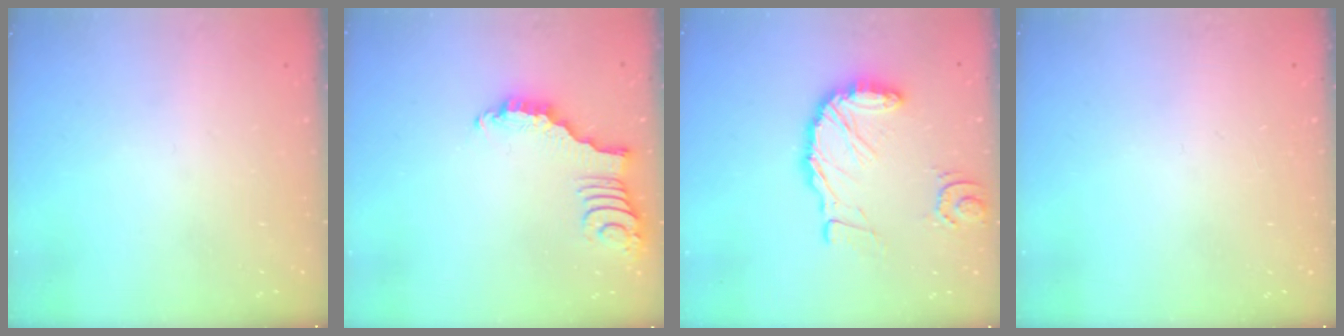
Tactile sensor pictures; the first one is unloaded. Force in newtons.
{"total": 2.7, "press": 2.7, "slide": 0.4}
{"total": 14.3, "press": 14.2, "slide": 1.6}
{"total": 0.0}